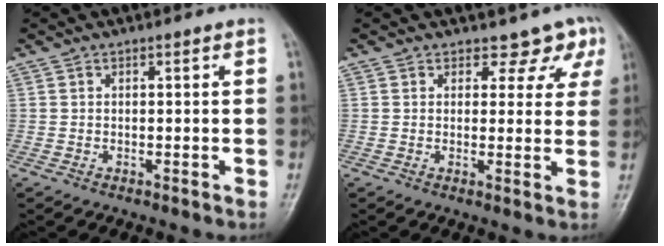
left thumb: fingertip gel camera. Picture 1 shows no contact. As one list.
[{"total": 6.0, "force": [4.6, 3.7, 0.9], "torque": [0.030, -0.024, 0.037]}]